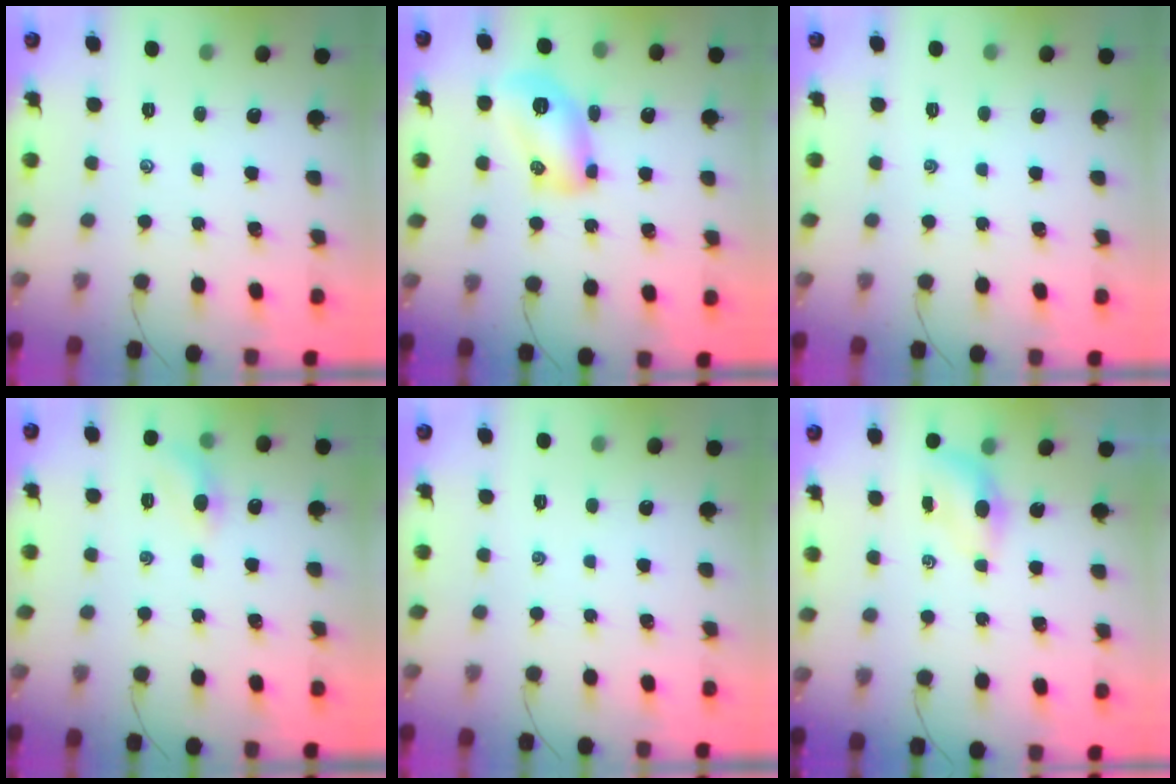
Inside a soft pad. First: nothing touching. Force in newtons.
{"total": 10.0, "press": 10.0, "slide": 1.1}
{"total": 0.0}
{"total": 6.2, "press": 6.1, "slide": 1.2}
{"total": 0.0}
{"total": 4.0, "press": 3.9, "slide": 0.9}